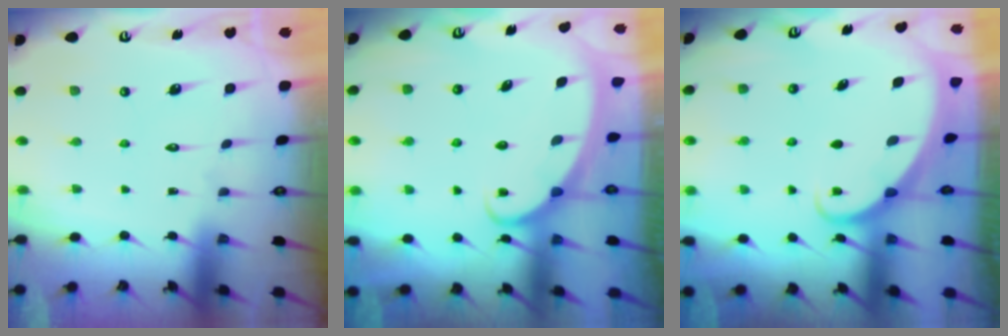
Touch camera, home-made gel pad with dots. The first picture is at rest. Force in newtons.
{"total": 2.6, "press": 2.6, "slide": 0.3}
{"total": 1.6, "press": 1.6, "slide": 0.0}